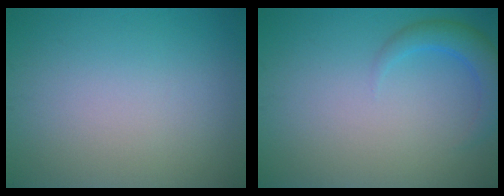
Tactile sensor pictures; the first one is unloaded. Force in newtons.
{"total": 2.8, "press": 2.8, "slide": 0.2}